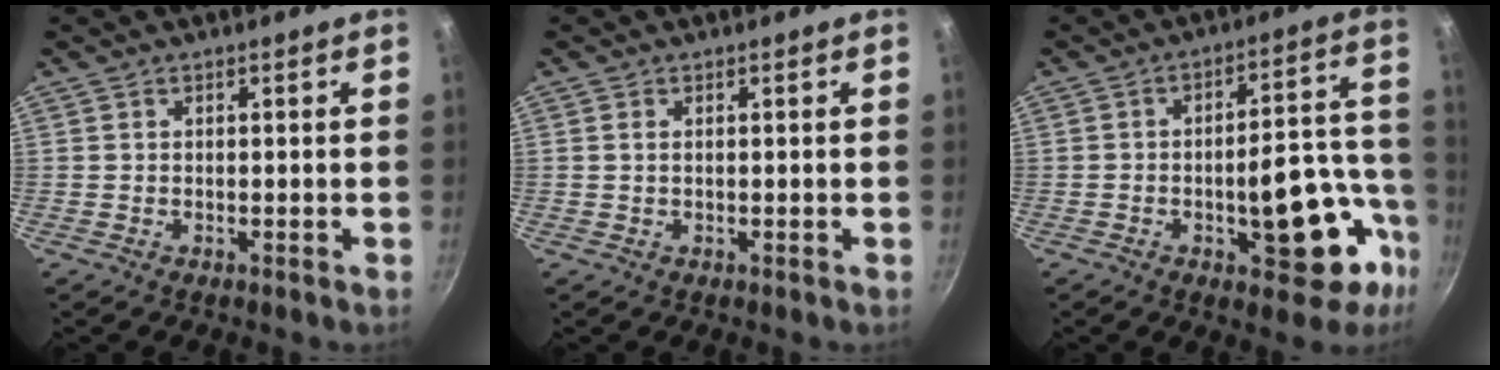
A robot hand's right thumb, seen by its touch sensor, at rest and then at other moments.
{"total": 0.7, "force": [0.2, 0.3, 0.6], "torque": [-0.011, 0.001, 0.002]}
{"total": 18.4, "force": [-6.7, 8.4, 15.0], "torque": [-0.137, 0.053, -0.085]}